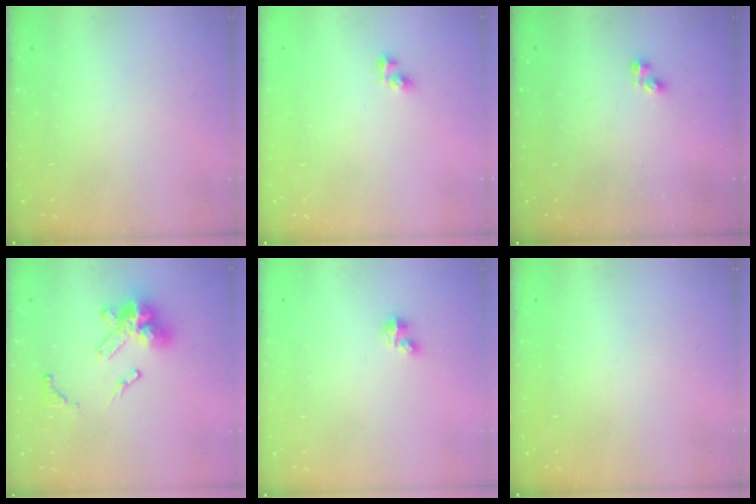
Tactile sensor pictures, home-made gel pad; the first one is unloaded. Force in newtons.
{"total": 3.6, "press": 3.6, "slide": 0.5}
{"total": 3.3, "press": 3.2, "slide": 0.5}
{"total": 14.1, "press": 14.1, "slide": 0.9}
{"total": 2.1, "press": 2.1, "slide": 0.2}
{"total": 0.0}